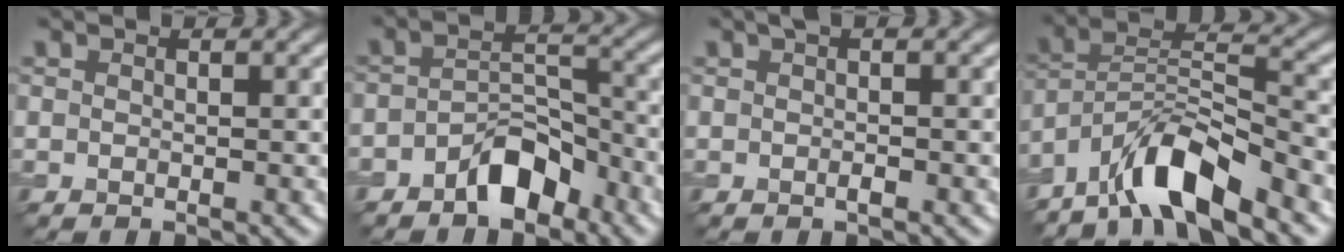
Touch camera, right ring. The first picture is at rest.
{"total": 4.5, "force": [-3.0, 2.2, 2.5], "torque": [-0.036, 0.014, -0.053]}
{"total": 1.0, "force": [0.0, 0.2, 0.9], "torque": [-0.019, 0.001, 0.000]}
{"total": 7.8, "force": [-6.0, 1.6, 4.6], "torque": [-0.079, 0.009, -0.114]}